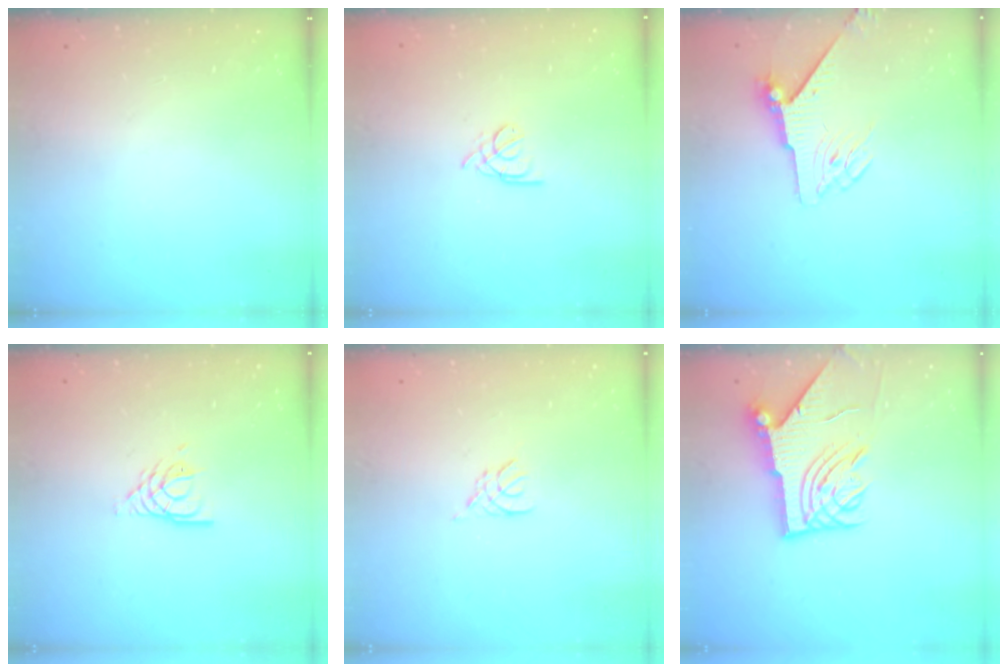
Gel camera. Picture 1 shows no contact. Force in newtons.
{"total": 1.8, "press": 1.7, "slide": 0.5}
{"total": 6.0, "press": 5.9, "slide": 1.0}
{"total": 4.2, "press": 4.1, "slide": 0.5}
{"total": 2.4, "press": 2.3, "slide": 0.5}
{"total": 10.2, "press": 10.1, "slide": 1.1}